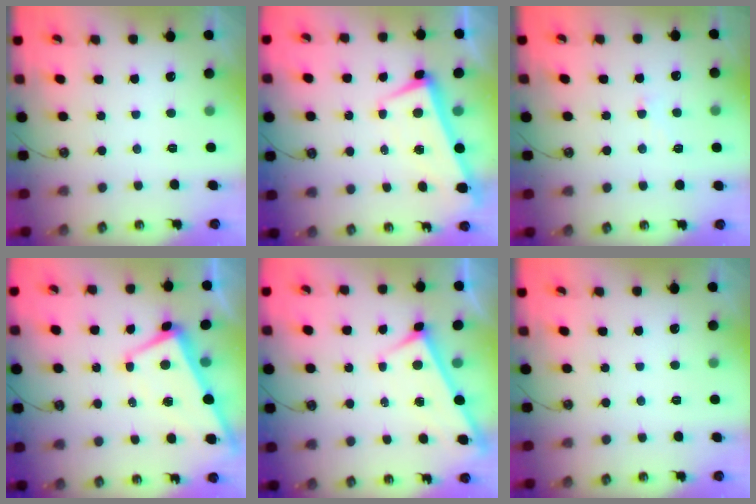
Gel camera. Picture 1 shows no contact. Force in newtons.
{"total": 2.1, "press": 1.9, "slide": 0.8}
{"total": 1.1, "press": 1.0, "slide": 0.5}
{"total": 1.5, "press": 1.3, "slide": 0.8}
{"total": 2.9, "press": 2.9, "slide": 0.3}
{"total": 0.0}